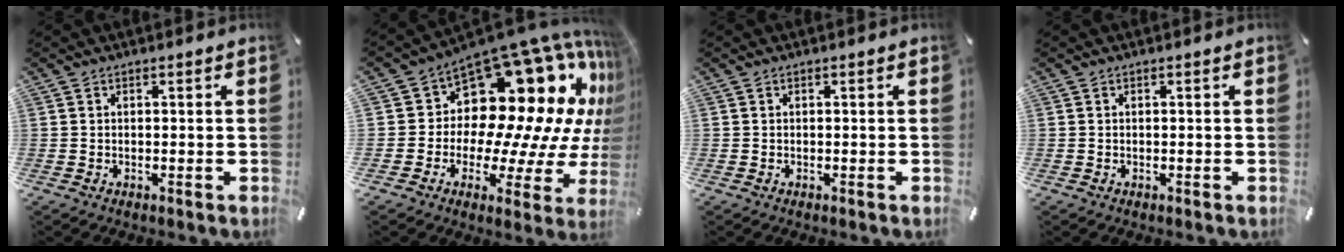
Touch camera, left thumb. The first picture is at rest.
{"total": 21.6, "force": [10.6, 12.8, 13.7], "torque": [-0.193, -0.128, 0.200]}
{"total": 0.0}
{"total": 0.0}